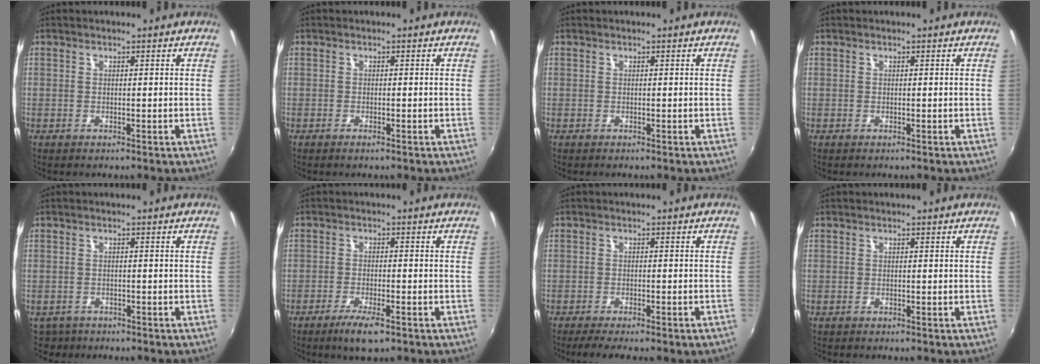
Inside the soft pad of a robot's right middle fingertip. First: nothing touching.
{"total": 0.9, "force": [-0.7, 0.1, 0.6], "torque": [-0.012, -0.003, -0.013]}
{"total": 0.0}
{"total": 0.0}
{"total": 3.2, "force": [-2.3, 2.1, 0.7], "torque": [-0.021, -0.007, -0.033]}
{"total": 5.8, "force": [-3.8, 1.2, 4.2], "torque": [-0.096, -0.017, -0.067]}
{"total": 5.8, "force": [-4.7, 0.2, 3.5], "torque": [-0.072, -0.016, -0.068]}
{"total": 0.0}